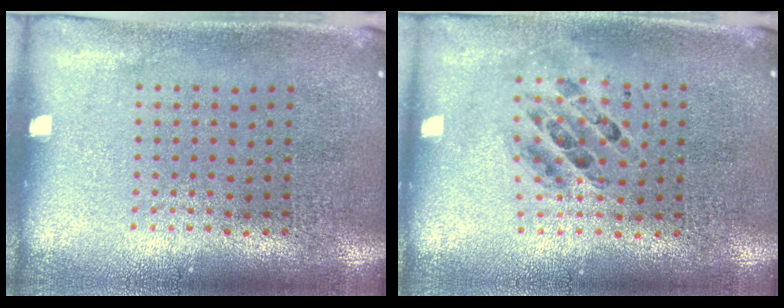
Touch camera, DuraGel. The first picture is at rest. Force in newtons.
{"total": 0.6, "press": 0.6, "slide": 0.1}